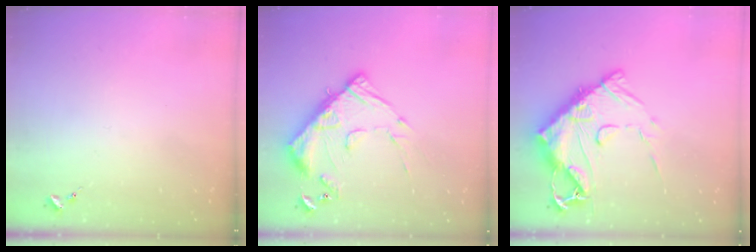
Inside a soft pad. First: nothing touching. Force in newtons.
{"total": 16.6, "press": 16.6, "slide": 1.4}
{"total": 19.3, "press": 19.2, "slide": 1.9}